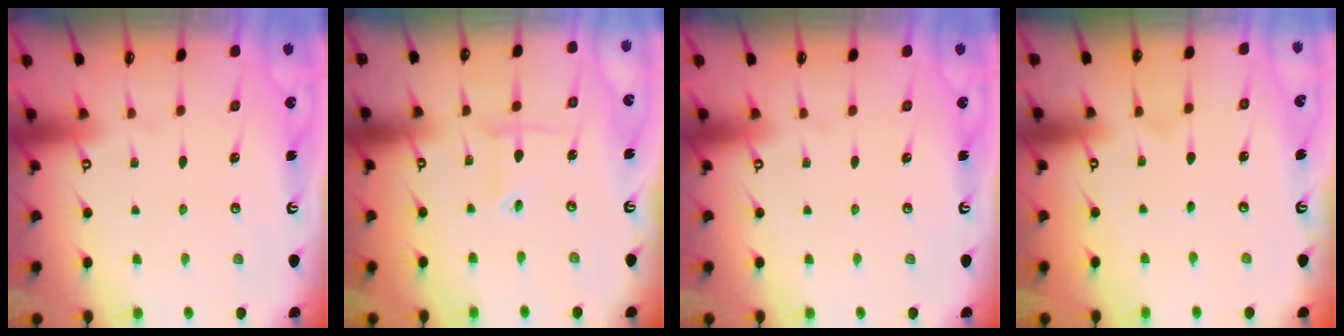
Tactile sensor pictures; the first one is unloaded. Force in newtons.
{"total": 2.8, "press": 2.7, "slide": 0.9}
{"total": 0.0}
{"total": 3.0, "press": 3.0, "slide": 0.2}